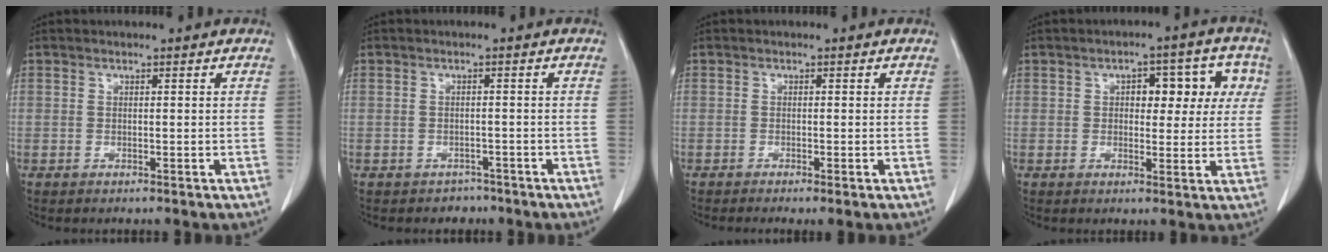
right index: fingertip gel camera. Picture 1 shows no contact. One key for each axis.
{"total": 2.2, "fx": -1.6, "fy": 1.5, "fz": -0.2, "tx": -0.009, "ty": 0.008, "tz": -0.022}
{"total": 1.3, "fx": -0.8, "fy": 0.1, "fz": 1.0, "tx": -0.022, "ty": -0.005, "tz": -0.014}
{"total": 8.1, "fx": 2.3, "fy": 4.1, "fz": 6.6, "tx": -0.071, "ty": 0.028, "tz": 0.028}